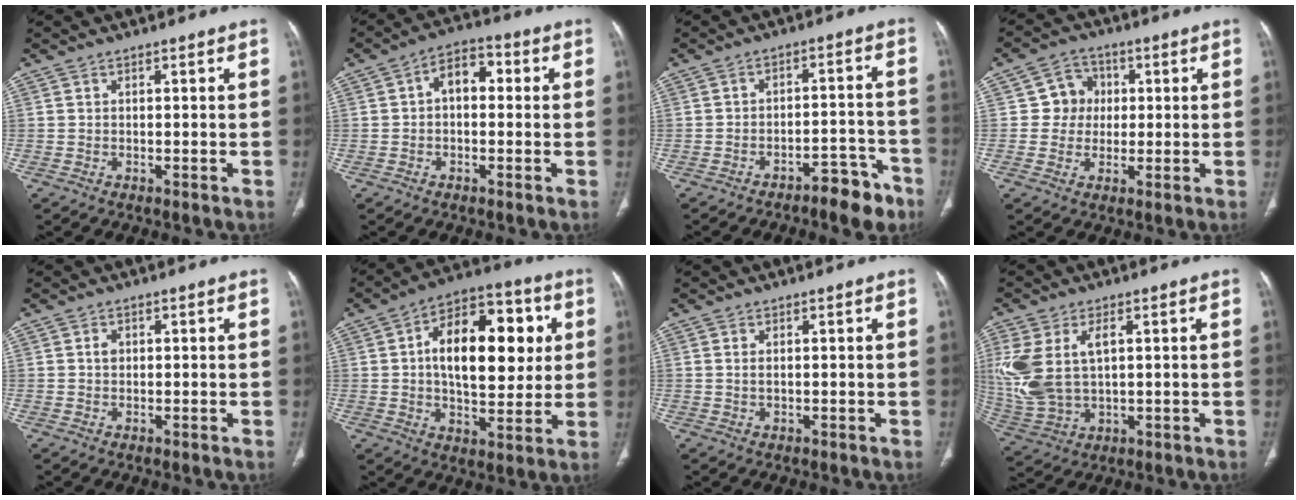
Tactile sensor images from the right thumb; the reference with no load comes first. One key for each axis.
{"total": 6.5, "fx": 0.5, "fy": 4.2, "fz": 4.9, "tx": -0.057, "ty": 0.022, "tz": -0.003}
{"total": 7.7, "fx": -5.6, "fy": 3.0, "fz": 4.5, "tx": -0.044, "ty": 0.055, "tz": -0.077}
{"total": 6.5, "fx": 0.7, "fy": 6.2, "fz": 1.7, "tx": 0.014, "ty": 0.011, "tz": 0.005}
{"total": 1.2, "fx": 0.2, "fy": 1.0, "fz": 0.7, "tx": -0.010, "ty": 0.003, "tz": 0.004}
{"total": 20.1, "fx": 3.5, "fy": 11.0, "fz": 16.5, "tx": -0.213, "ty": 0.012, "tz": 0.049}
{"total": 0.9, "fx": 0.2, "fy": 0.4, "fz": 0.8, "tx": -0.020, "ty": -0.001, "tz": 0.007}
{"total": 14.3, "fx": 2.7, "fy": 8.5, "fz": 11.1, "tx": -0.266, "ty": 0.001, "tz": 0.066}